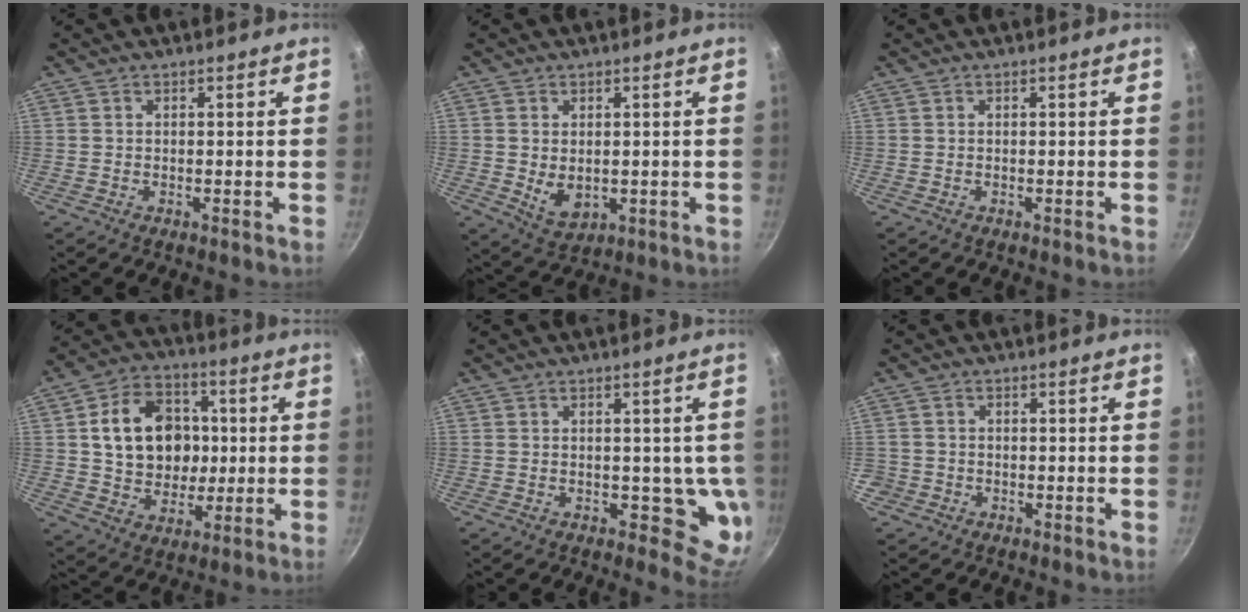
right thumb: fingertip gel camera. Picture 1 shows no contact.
{"total": 5.6, "force": [0.1, 3.9, 4.1], "torque": [-0.062, -0.015, 0.012]}
{"total": 0.0}
{"total": 16.6, "force": [1.9, 13.3, 9.7], "torque": [-0.123, 0.019, 0.035]}
{"total": 6.7, "force": [-0.2, 4.3, 5.2], "torque": [-0.020, -0.014, -0.002]}
{"total": 1.9, "force": [-0.7, 1.8, 0.2], "torque": [0.007, 0.015, -0.007]}